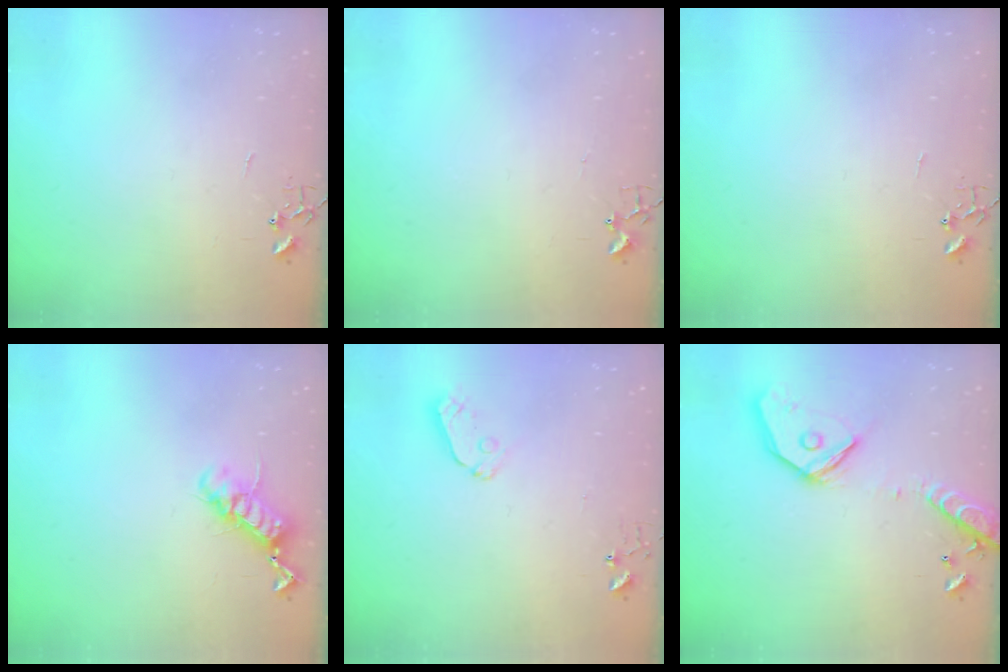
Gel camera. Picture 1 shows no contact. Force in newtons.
{"total": 2.4, "press": 2.4, "slide": 0.3}
{"total": 0.0}
{"total": 11.5, "press": 11.4, "slide": 1.2}
{"total": 5.5, "press": 5.5, "slide": 0.6}
{"total": 16.6, "press": 16.4, "slide": 3.0}